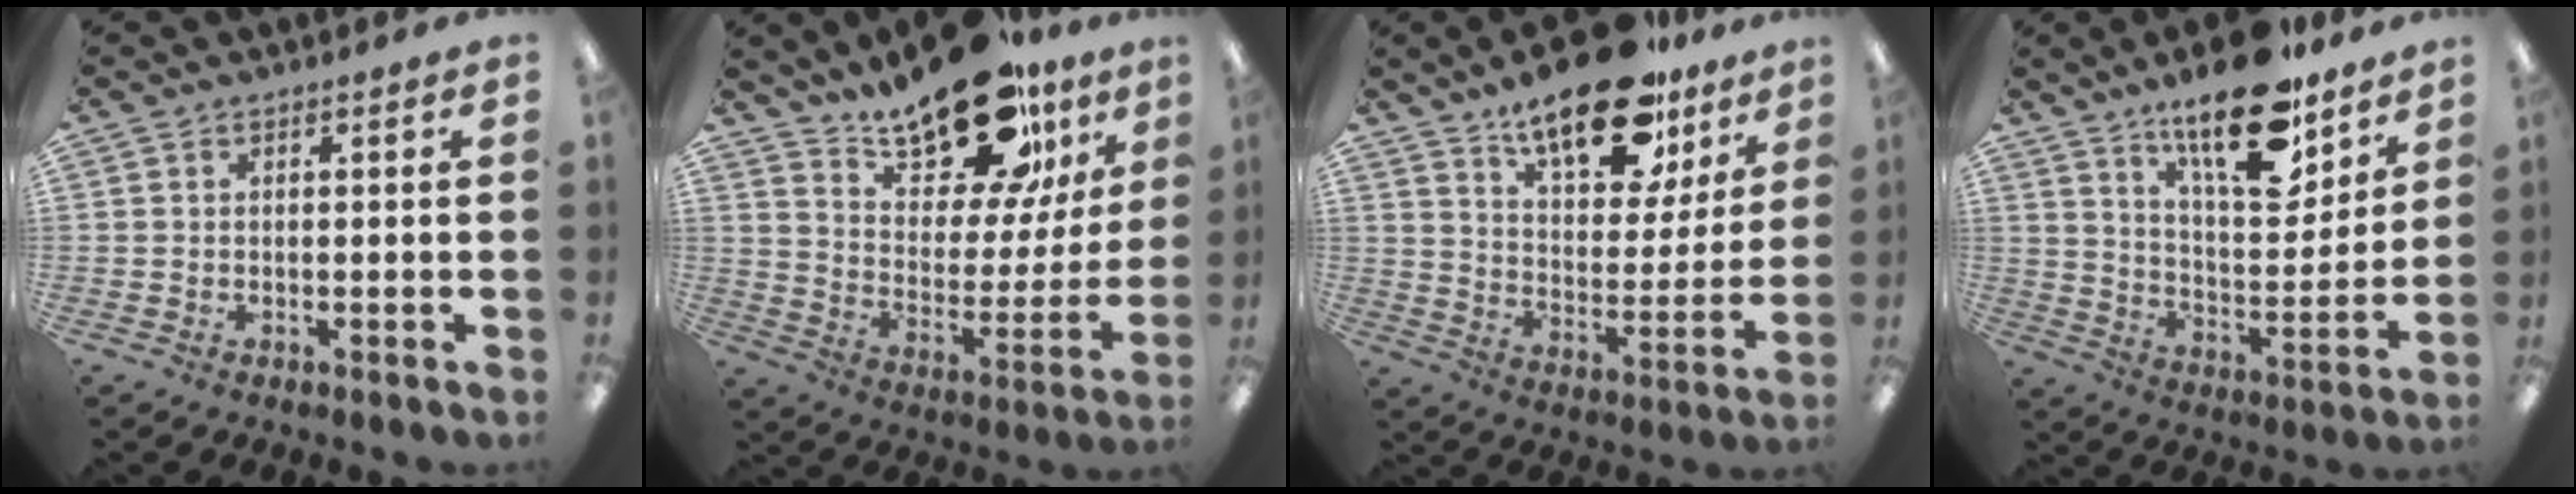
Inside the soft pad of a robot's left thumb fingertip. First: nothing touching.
{"total": 22.0, "force": [16.8, 8.9, 11.1], "torque": [-0.174, -0.110, 0.288]}
{"total": 20.3, "force": [14.8, 8.4, 11.0], "torque": [-0.169, -0.086, 0.251]}
{"total": 19.9, "force": [14.4, 7.0, 11.8], "torque": [-0.185, -0.090, 0.240]}